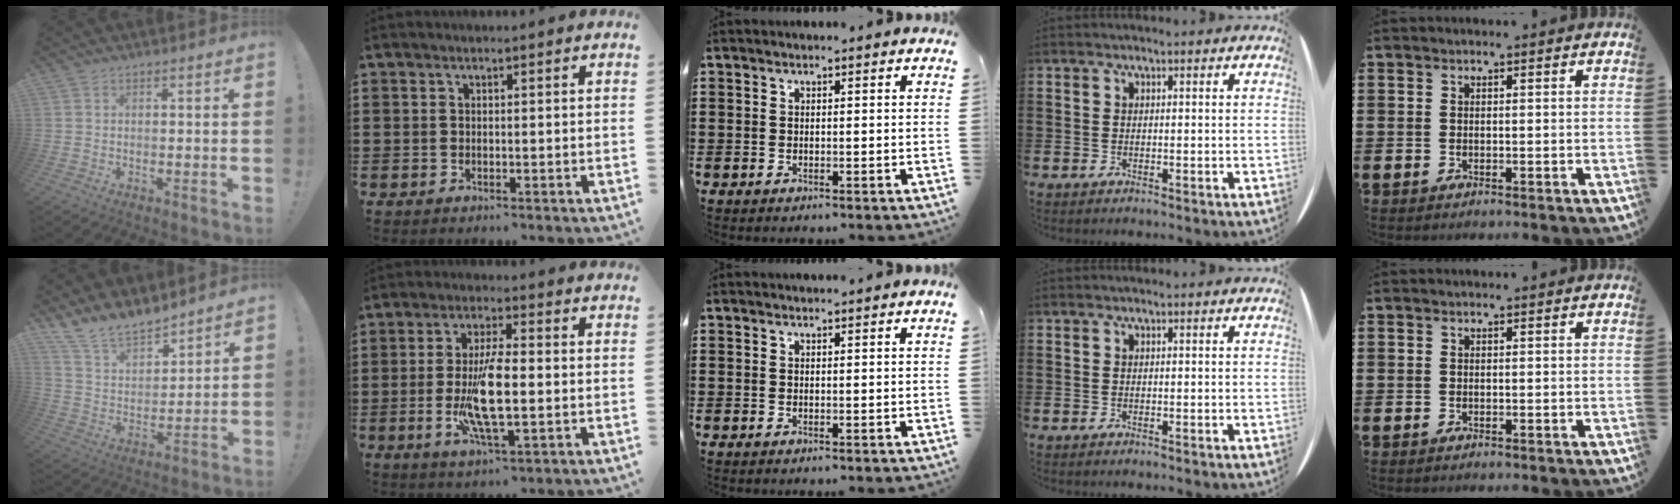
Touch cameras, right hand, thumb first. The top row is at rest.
{"thumb": {"total": 11.8, "force": [11.0, 3.3, 2.5], "torque": [-0.072, -0.091, 0.209]}, "index": {"total": 9.5, "force": [-1.4, 2.5, 9.1], "torque": [-0.186, -0.011, -0.028]}, "middle": {"total": 0.6, "force": [0.6, 0.0, 0.1], "torque": [-0.003, -0.001, 0.012]}}